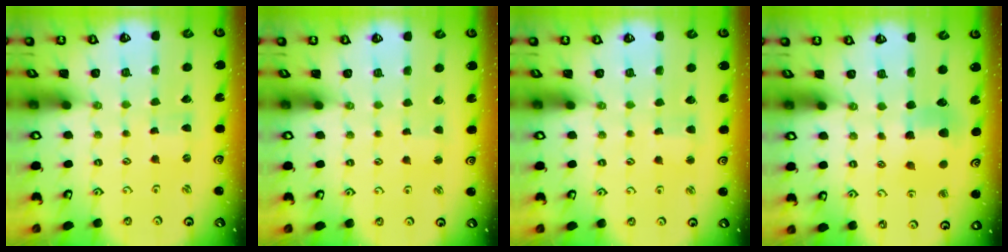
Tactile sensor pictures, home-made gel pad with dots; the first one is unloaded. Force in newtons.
{"total": 1.5, "press": 1.5, "slide": 0.1}
{"total": 2.4, "press": 2.4, "slide": 0.4}
{"total": 7.5, "press": 7.5, "slide": 0.7}